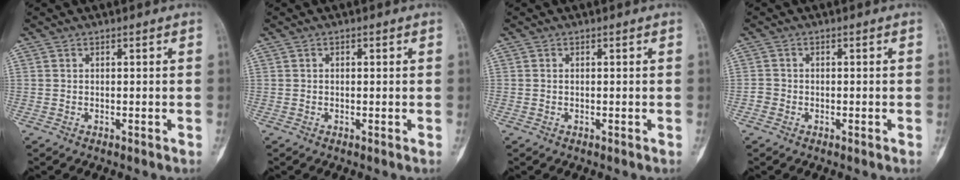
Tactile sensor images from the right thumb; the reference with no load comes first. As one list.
[{"total": 0.5, "force": [0.1, 0.3, 0.4], "torque": [-0.007, 0.000, 0.002]}, {"total": 0.0}, {"total": 1.4, "force": [-0.6, 1.2, 0.2], "torque": [0.000, 0.005, -0.017]}]